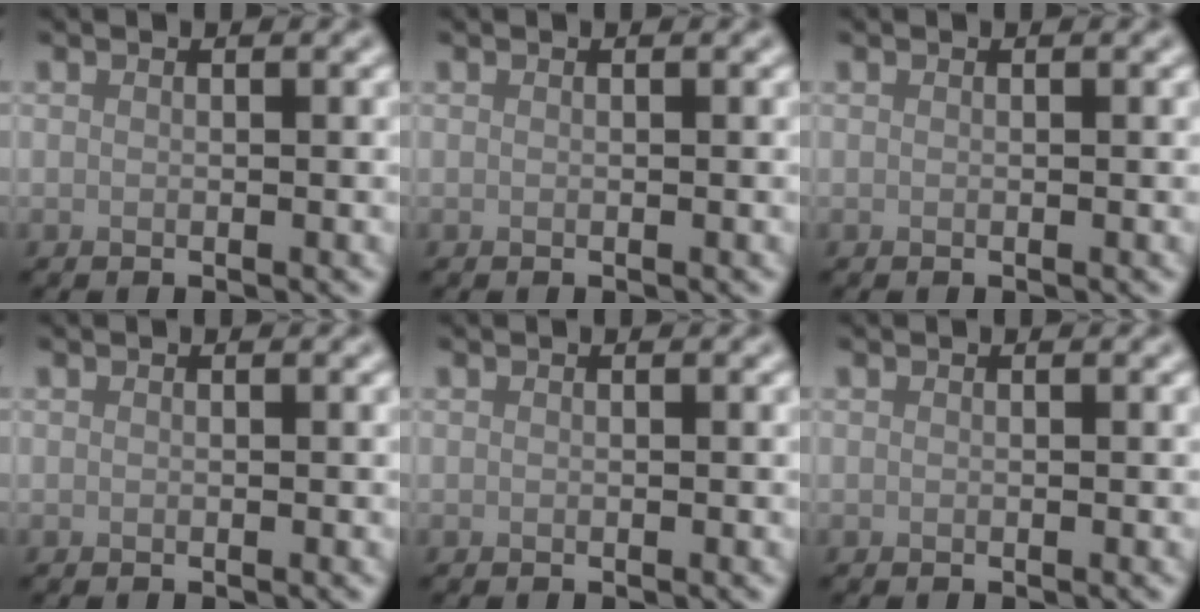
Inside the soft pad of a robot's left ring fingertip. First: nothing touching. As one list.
[{"total": 0.0}, {"total": 0.0}, {"total": 0.0}, {"total": 0.0}, {"total": 0.0}]